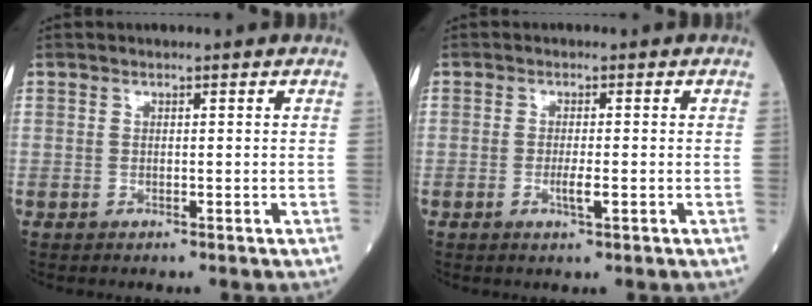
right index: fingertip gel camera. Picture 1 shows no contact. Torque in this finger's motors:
{"motor_torque": [0.37, -0.28, 0.23, 0.06]}